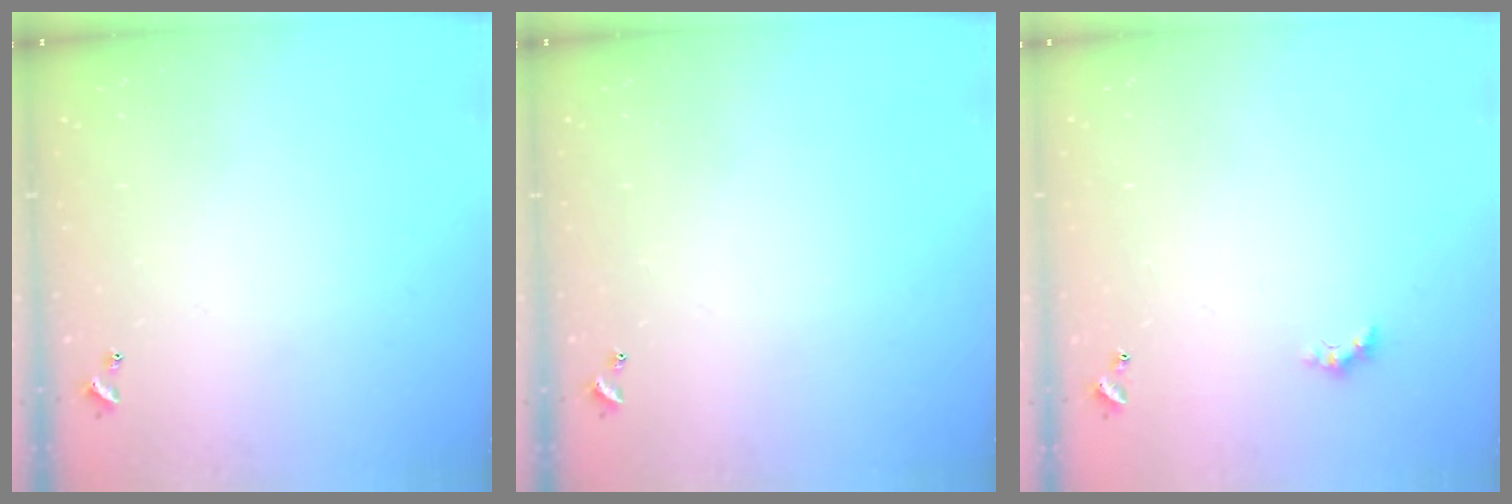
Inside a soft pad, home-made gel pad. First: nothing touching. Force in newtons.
{"total": 0.0}
{"total": 1.5, "press": 1.4, "slide": 0.6}